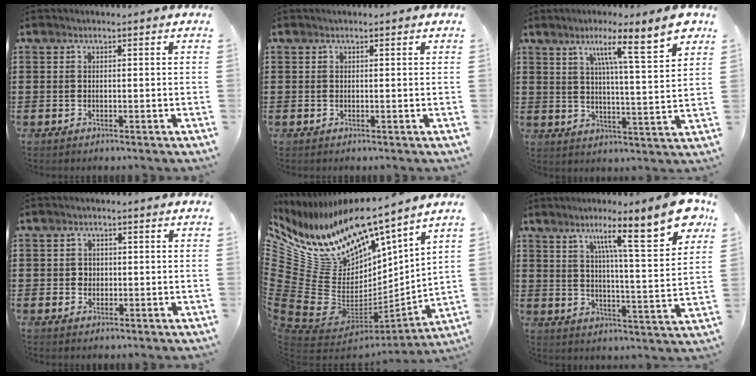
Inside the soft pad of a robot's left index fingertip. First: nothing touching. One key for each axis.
{"total": 0.0}
{"total": 9.9, "fx": 6.2, "fy": 0.5, "fz": 7.8, "tx": -0.129, "ty": -0.036, "tz": 0.091}
{"total": 1.5, "fx": 0.2, "fy": 1.5, "fz": 0.3, "tx": -0.012, "ty": 0.008, "tz": 0.002}
{"total": 12.9, "fx": 9.5, "fy": 7.1, "fz": 5.1, "tx": -0.144, "ty": -0.108, "tz": 0.166}
{"total": 13.2, "fx": 8.3, "fy": 1.1, "fz": 10.2, "tx": -0.170, "ty": -0.040, "tz": 0.122}